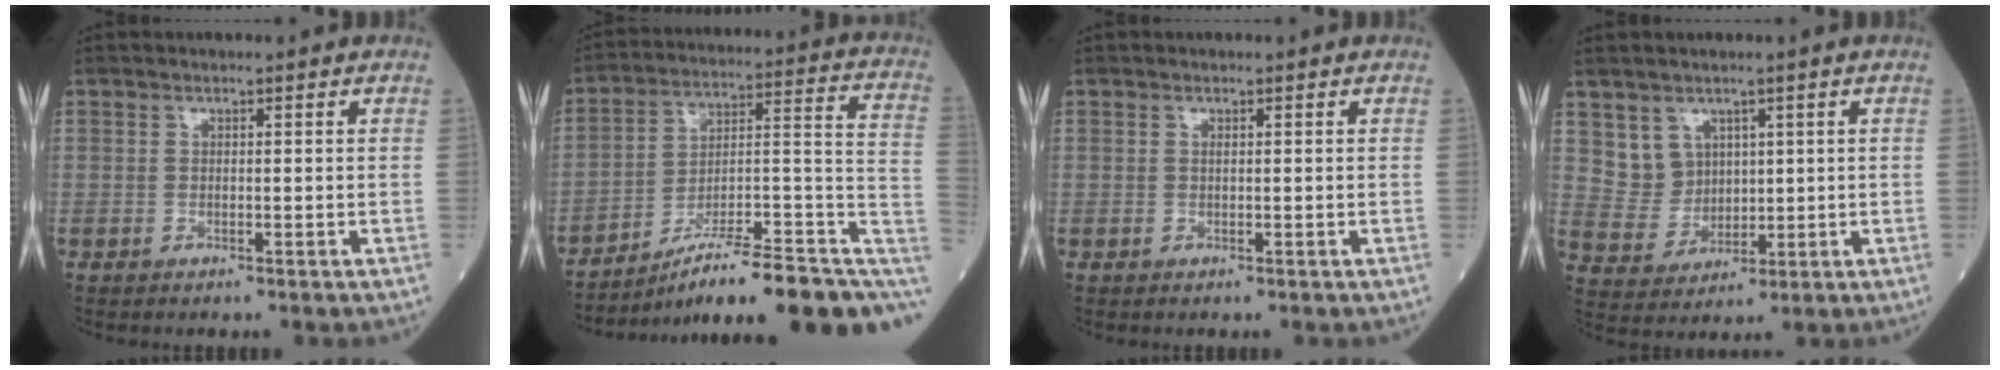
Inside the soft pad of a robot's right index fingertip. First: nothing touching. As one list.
[{"total": 21.8, "force": [-13.3, 3.7, 16.8], "torque": [-0.168, 0.037, -0.199]}, {"total": 0.0}, {"total": 5.4, "force": [2.5, 4.8, 0.7], "torque": [-0.019, 0.012, 0.059]}]